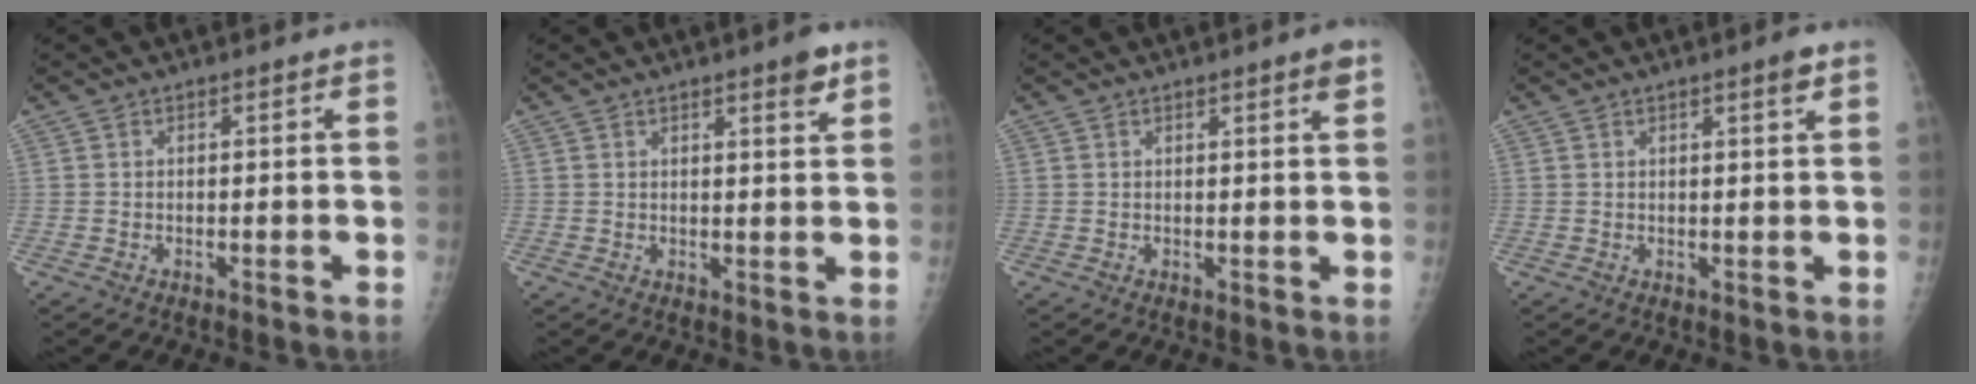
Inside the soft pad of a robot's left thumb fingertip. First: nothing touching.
{"total": 3.8, "force": [2.4, 0.6, 2.9], "torque": [-0.036, -0.014, 0.031]}
{"total": 2.2, "force": [1.3, 0.1, 1.8], "torque": [-0.025, -0.006, 0.016]}
{"total": 2.2, "force": [1.2, 0.1, 1.8], "torque": [-0.028, -0.006, 0.017]}